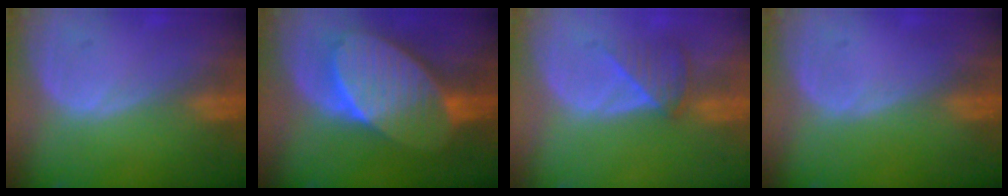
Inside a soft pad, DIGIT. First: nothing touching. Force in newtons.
{"total": 11.0, "press": 11.0, "slide": 0.7}
{"total": 3.5, "press": 3.5, "slide": 0.4}
{"total": 0.0}